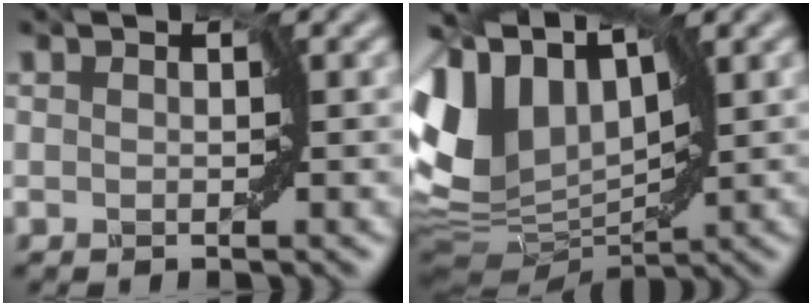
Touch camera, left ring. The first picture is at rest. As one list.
[{"total": 8.6, "force": [3.6, 5.5, 5.5], "torque": [-0.158, 0.019, 0.072]}]